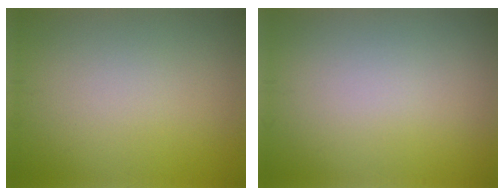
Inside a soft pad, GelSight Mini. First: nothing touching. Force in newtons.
{"total": 0.0}